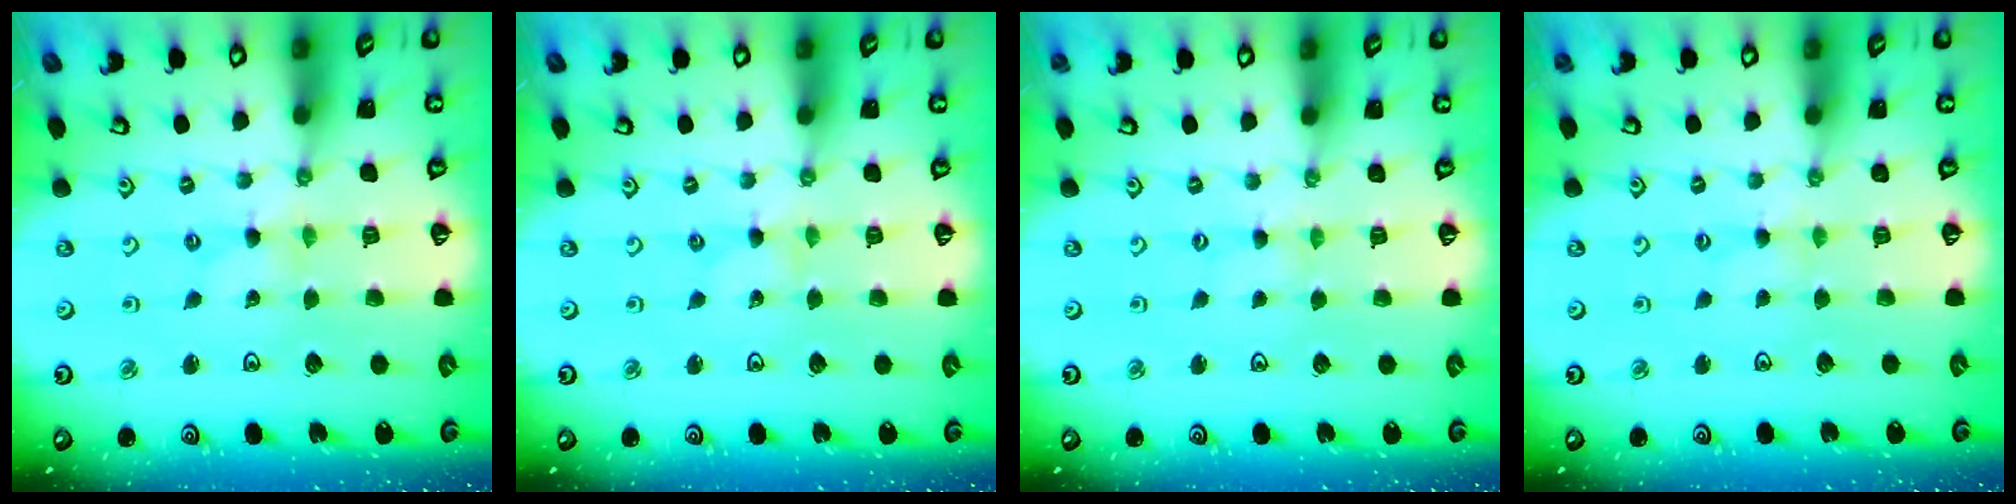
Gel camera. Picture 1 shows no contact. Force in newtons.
{"total": 0.0}
{"total": 0.0}
{"total": 1.0, "press": 0.9, "slide": 0.2}